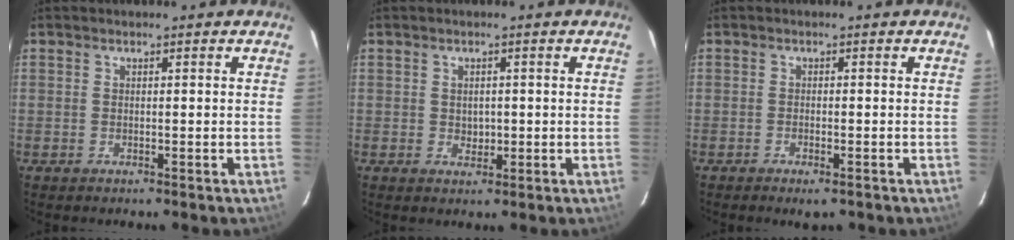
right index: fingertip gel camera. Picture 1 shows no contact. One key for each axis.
{"total": 1.9, "fx": 0.1, "fy": 1.7, "fz": 0.8, "tx": -0.010, "ty": 0.003, "tz": 0.005}
{"total": 2.4, "fx": -1.7, "fy": 0.9, "fz": 1.4, "tx": -0.029, "ty": -0.007, "tz": -0.026}